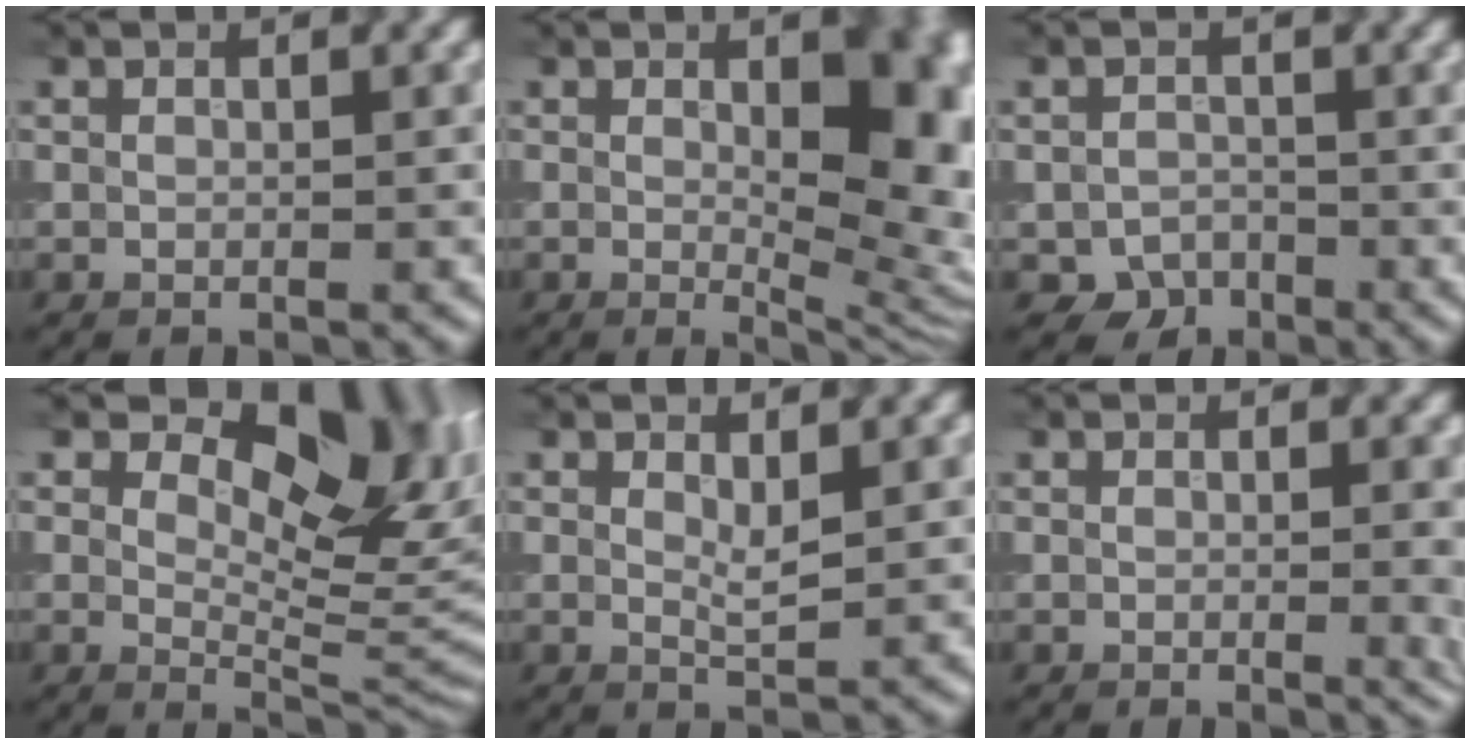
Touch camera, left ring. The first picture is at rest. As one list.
[{"total": 11.1, "force": [1.1, 4.8, 9.9], "torque": [-0.097, -0.001, 0.024]}, {"total": 2.3, "force": [-1.3, 1.8, 0.4], "torque": [0.006, 0.001, -0.026]}, {"total": 10.7, "force": [4.4, 5.6, 8.0], "torque": [-0.104, -0.002, 0.062]}, {"total": 1.5, "force": [0.5, 0.4, 1.4], "torque": [-0.027, -0.003, 0.011]}, {"total": 2.6, "force": [0.0, 0.9, 2.5], "torque": [-0.017, -0.003, -0.001]}]